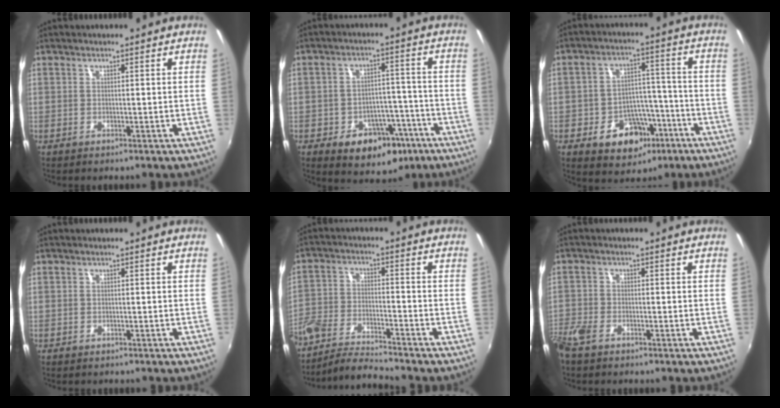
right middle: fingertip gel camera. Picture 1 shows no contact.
{"total": 11.3, "force": [-5.9, 7.9, 5.6], "torque": [-0.092, 0.025, -0.061]}
{"total": 12.3, "force": [-6.0, 8.9, 5.9], "torque": [-0.120, 0.028, -0.069]}
{"total": 0.5, "force": [-0.3, 0.4, -0.1], "torque": [0.002, -0.002, -0.004]}
{"total": 7.8, "force": [-7.0, 1.0, 3.3], "torque": [-0.079, -0.007, -0.143]}
{"total": 5.0, "force": [-3.8, 1.9, 2.7], "torque": [-0.075, -0.014, -0.080]}